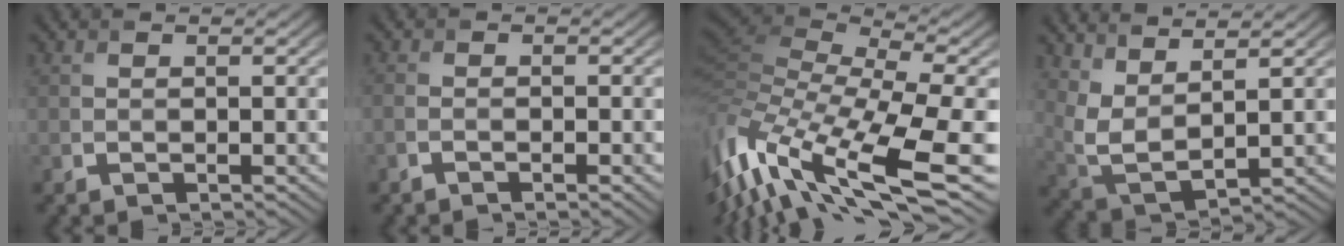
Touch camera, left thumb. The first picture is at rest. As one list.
[{"total": 1.8, "force": [-1.2, 0.3, 1.4], "torque": [-0.029, 0.000, -0.025]}, {"total": 16.6, "force": [-4.2, 6.3, 14.8], "torque": [-0.340, -0.025, -0.061]}, {"total": 6.5, "force": [4.4, 2.2, 4.3], "torque": [-0.117, -0.002, 0.093]}]